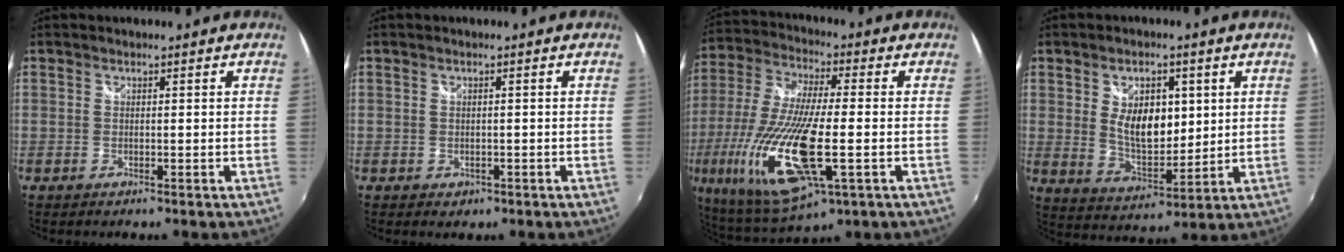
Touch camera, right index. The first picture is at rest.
{"total": 1.5, "force": [-0.5, 1.3, 0.6], "torque": [-0.009, -0.004, -0.005]}
{"total": 24.9, "force": [-6.9, 8.0, 22.6], "torque": [-0.477, -0.058, -0.121]}
{"total": 10.0, "force": [2.4, 5.5, 8.0], "torque": [-0.134, -0.003, 0.052]}